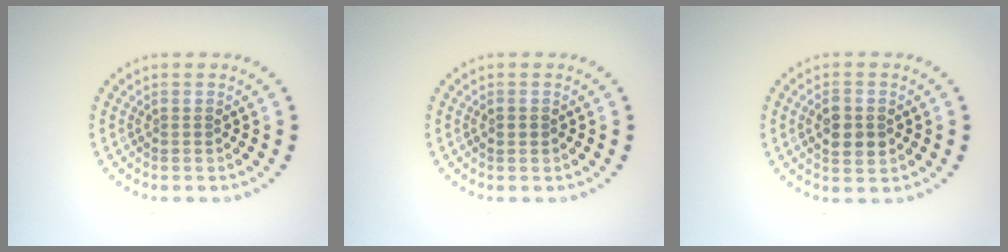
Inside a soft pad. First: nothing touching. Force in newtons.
{"total": 0.9, "press": 0.9, "slide": 0.0}
{"total": 3.2, "press": 3.2, "slide": 0.2}